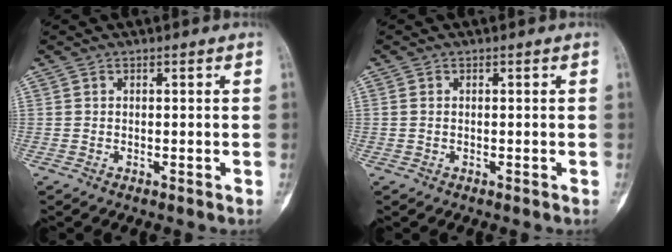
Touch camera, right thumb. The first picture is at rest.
{"total": 0.8, "force": [0.0, 0.6, 0.5], "torque": [-0.013, 0.001, 0.001]}